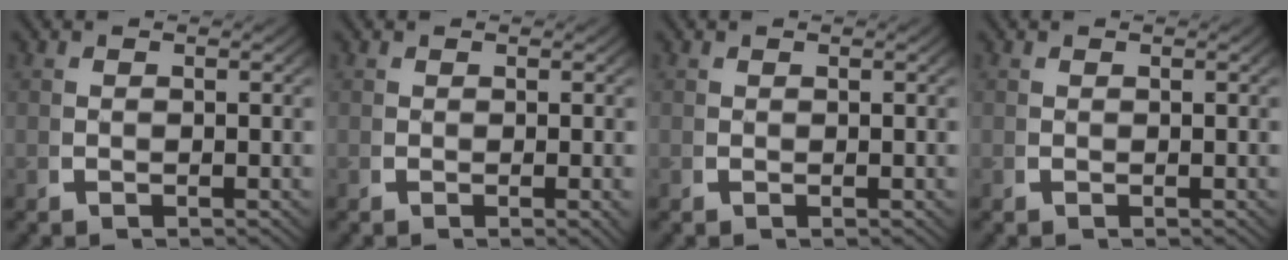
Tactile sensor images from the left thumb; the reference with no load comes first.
{"total": 0.7, "force": [0.2, -0.1, 0.7], "torque": [-0.007, 0.003, 0.001]}
{"total": 0.0}
{"total": 0.0}